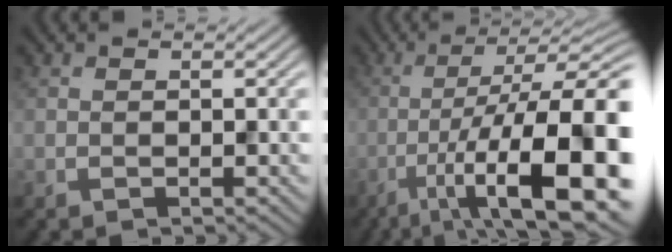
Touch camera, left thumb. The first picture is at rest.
{"total": 17.1, "force": [-6.7, 4.6, 15.1], "torque": [-0.241, -0.007, -0.104]}